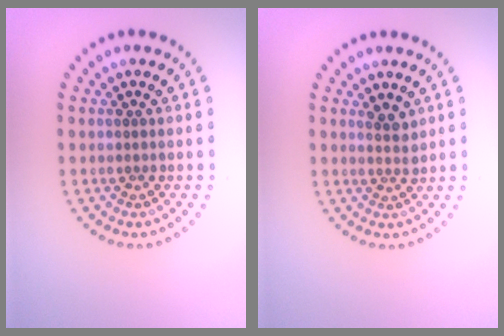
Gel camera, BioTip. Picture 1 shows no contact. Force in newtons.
{"total": 1.6, "press": 1.2, "slide": 1.0}